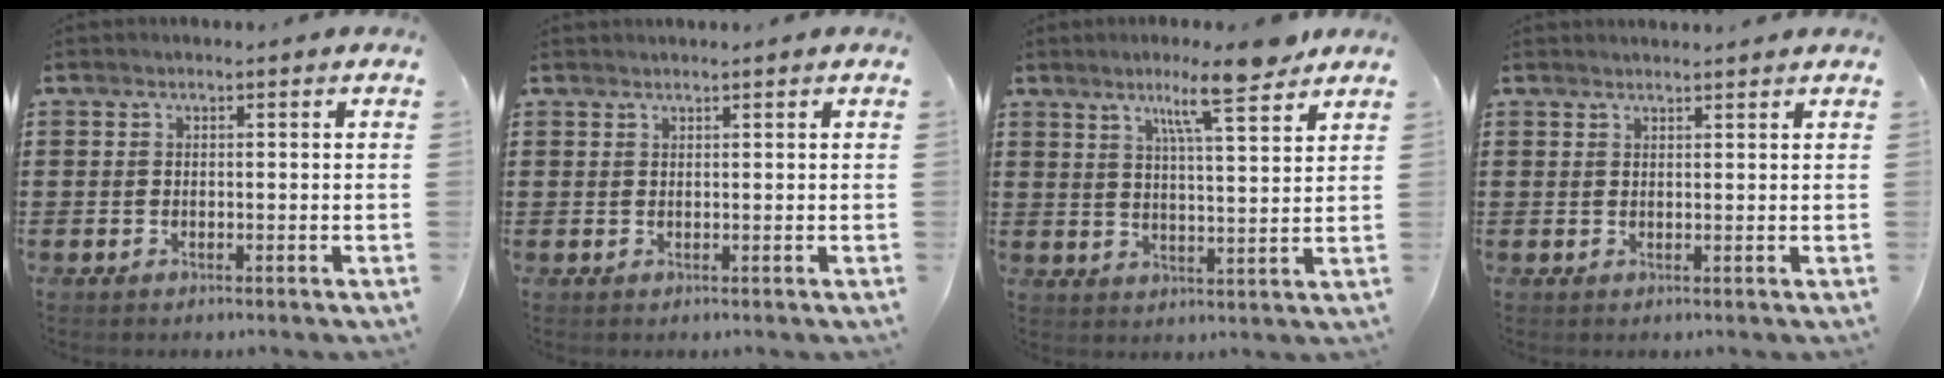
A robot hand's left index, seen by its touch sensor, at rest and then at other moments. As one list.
[{"total": 0.7, "force": [0.6, -0.2, 0.3], "torque": [-0.007, -0.002, 0.013]}, {"total": 8.9, "force": [6.4, 0.5, 6.1], "torque": [-0.112, -0.021, 0.104]}, {"total": 1.2, "force": [1.2, -0.2, 0.3], "torque": [-0.009, -0.002, 0.024]}]